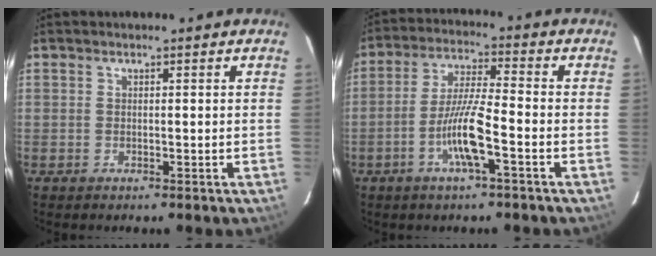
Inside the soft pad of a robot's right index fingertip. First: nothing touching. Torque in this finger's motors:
{"motor_torque": [1.62, -0.33, 0.77, 0.11]}